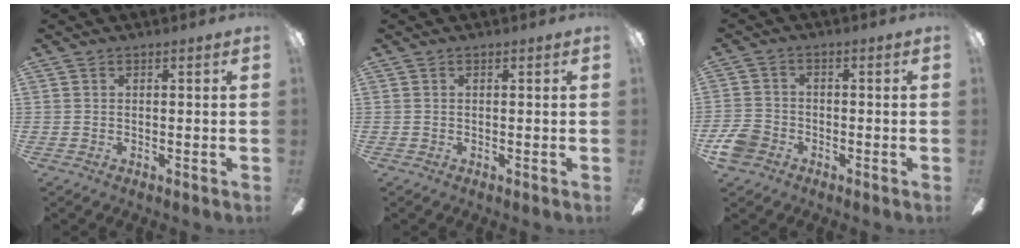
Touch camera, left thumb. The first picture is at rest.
{"total": 0.0}
{"total": 6.2, "force": [-3.4, 4.5, 2.4], "torque": [-0.060, 0.021, -0.066]}